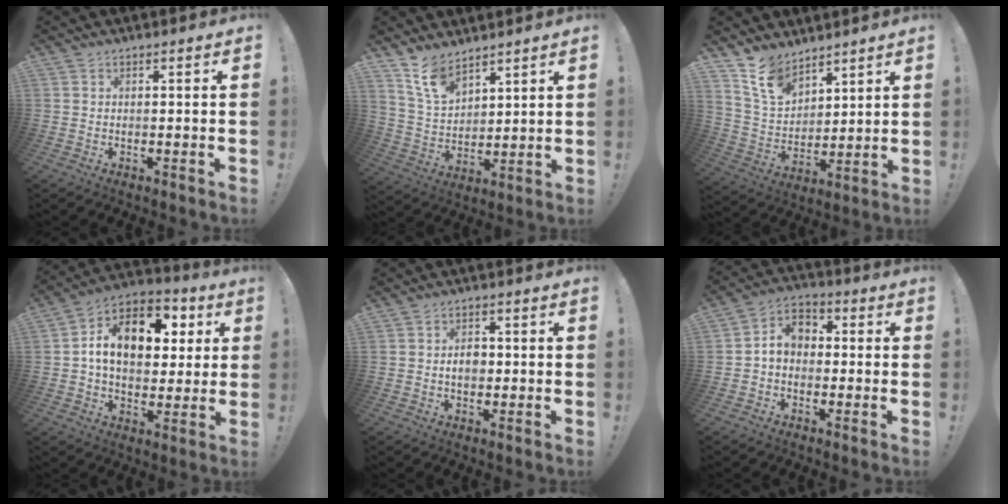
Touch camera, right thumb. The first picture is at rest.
{"total": 10.8, "force": [8.4, 5.4, 4.0], "torque": [-0.095, -0.047, 0.167]}
{"total": 12.0, "force": [9.3, 6.4, 4.0], "torque": [-0.095, -0.057, 0.183]}
{"total": 16.7, "force": [3.7, 11.8, 11.3], "torque": [-0.164, 0.002, 0.071]}
{"total": 4.1, "force": [-0.4, 2.9, 2.9], "torque": [-0.042, 0.003, -0.010]}
{"total": 7.0, "force": [-0.2, 5.6, 4.2], "torque": [-0.073, 0.019, 0.003]}